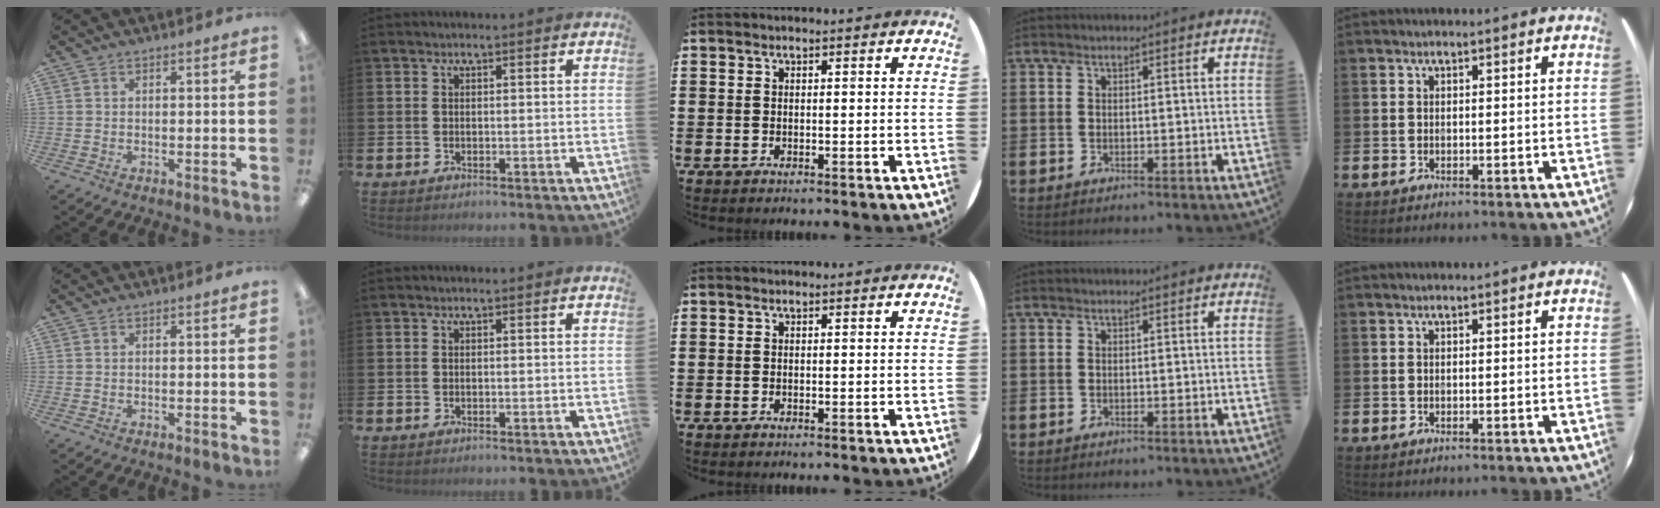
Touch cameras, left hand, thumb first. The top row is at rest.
{}